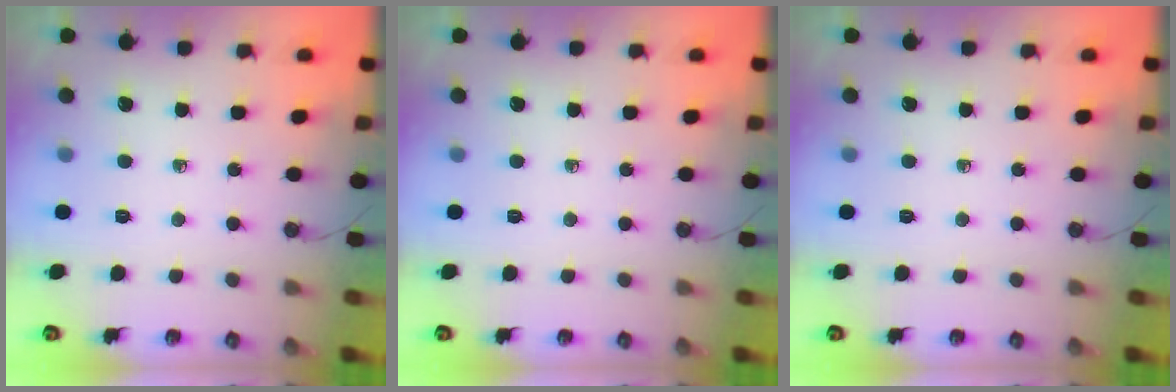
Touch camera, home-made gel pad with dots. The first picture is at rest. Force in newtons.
{"total": 0.0}
{"total": 0.0}